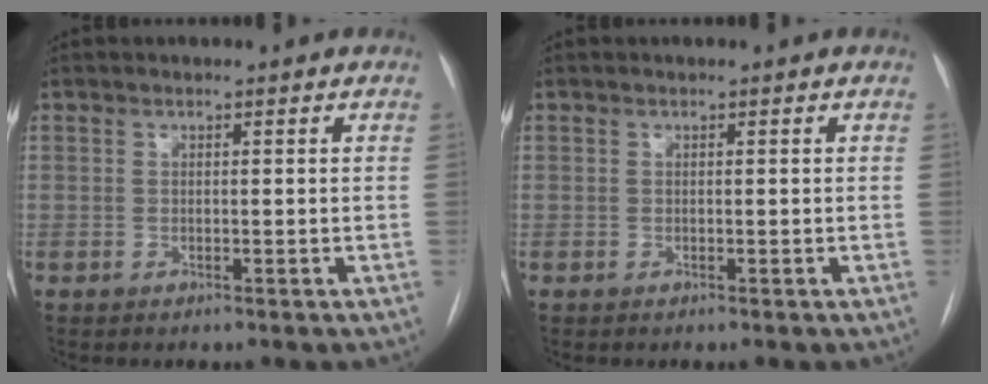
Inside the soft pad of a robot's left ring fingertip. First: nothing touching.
{"total": 0.0}